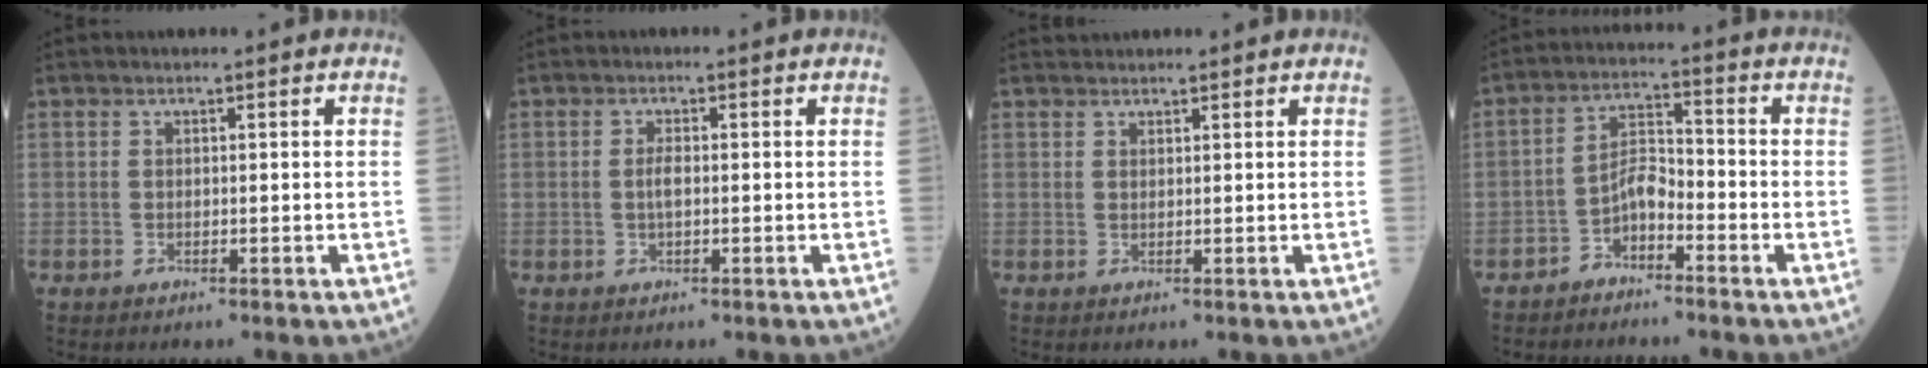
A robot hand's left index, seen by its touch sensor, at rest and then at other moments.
{"total": 1.5, "force": [-0.2, 0.5, 1.4], "torque": [-0.029, 0.002, -0.004]}
{"total": 1.2, "force": [1.2, 0.1, -0.1], "torque": [-0.006, 0.019, 0.026]}
{"total": 4.2, "force": [-2.9, 1.7, 2.6], "torque": [-0.045, 0.009, -0.057]}